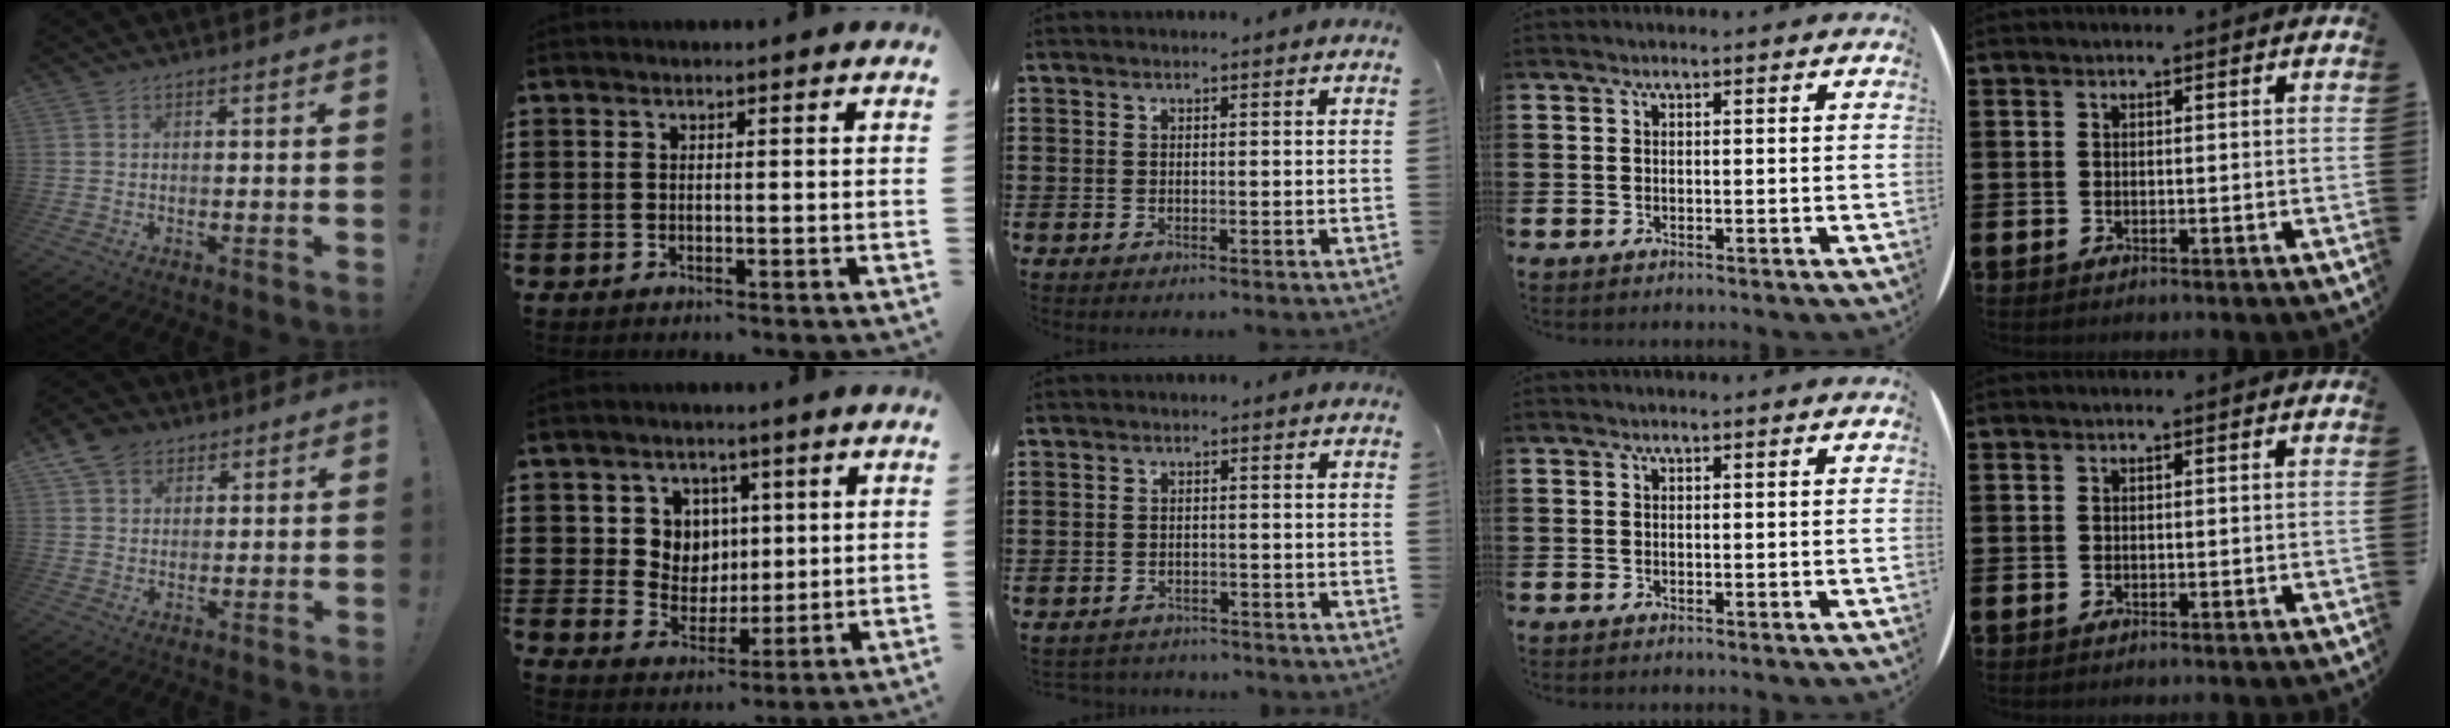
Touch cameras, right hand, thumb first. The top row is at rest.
{"thumb": {"total": 7.4, "force": [4.2, 5.4, 2.7], "torque": [-0.047, -0.014, 0.085]}, "index": {"total": 6.0, "force": [2.3, 5.4, 1.0], "torque": [-0.043, 0.008, 0.040]}, "middle": {"total": 2.1, "force": [-2.0, 0.5, -0.2], "torque": [-0.002, -0.002, -0.045]}}